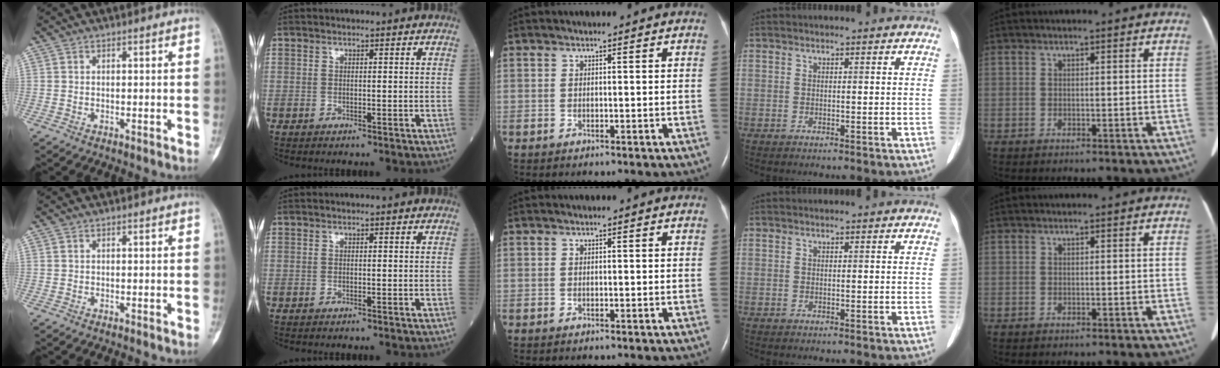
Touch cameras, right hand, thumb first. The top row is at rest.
{}